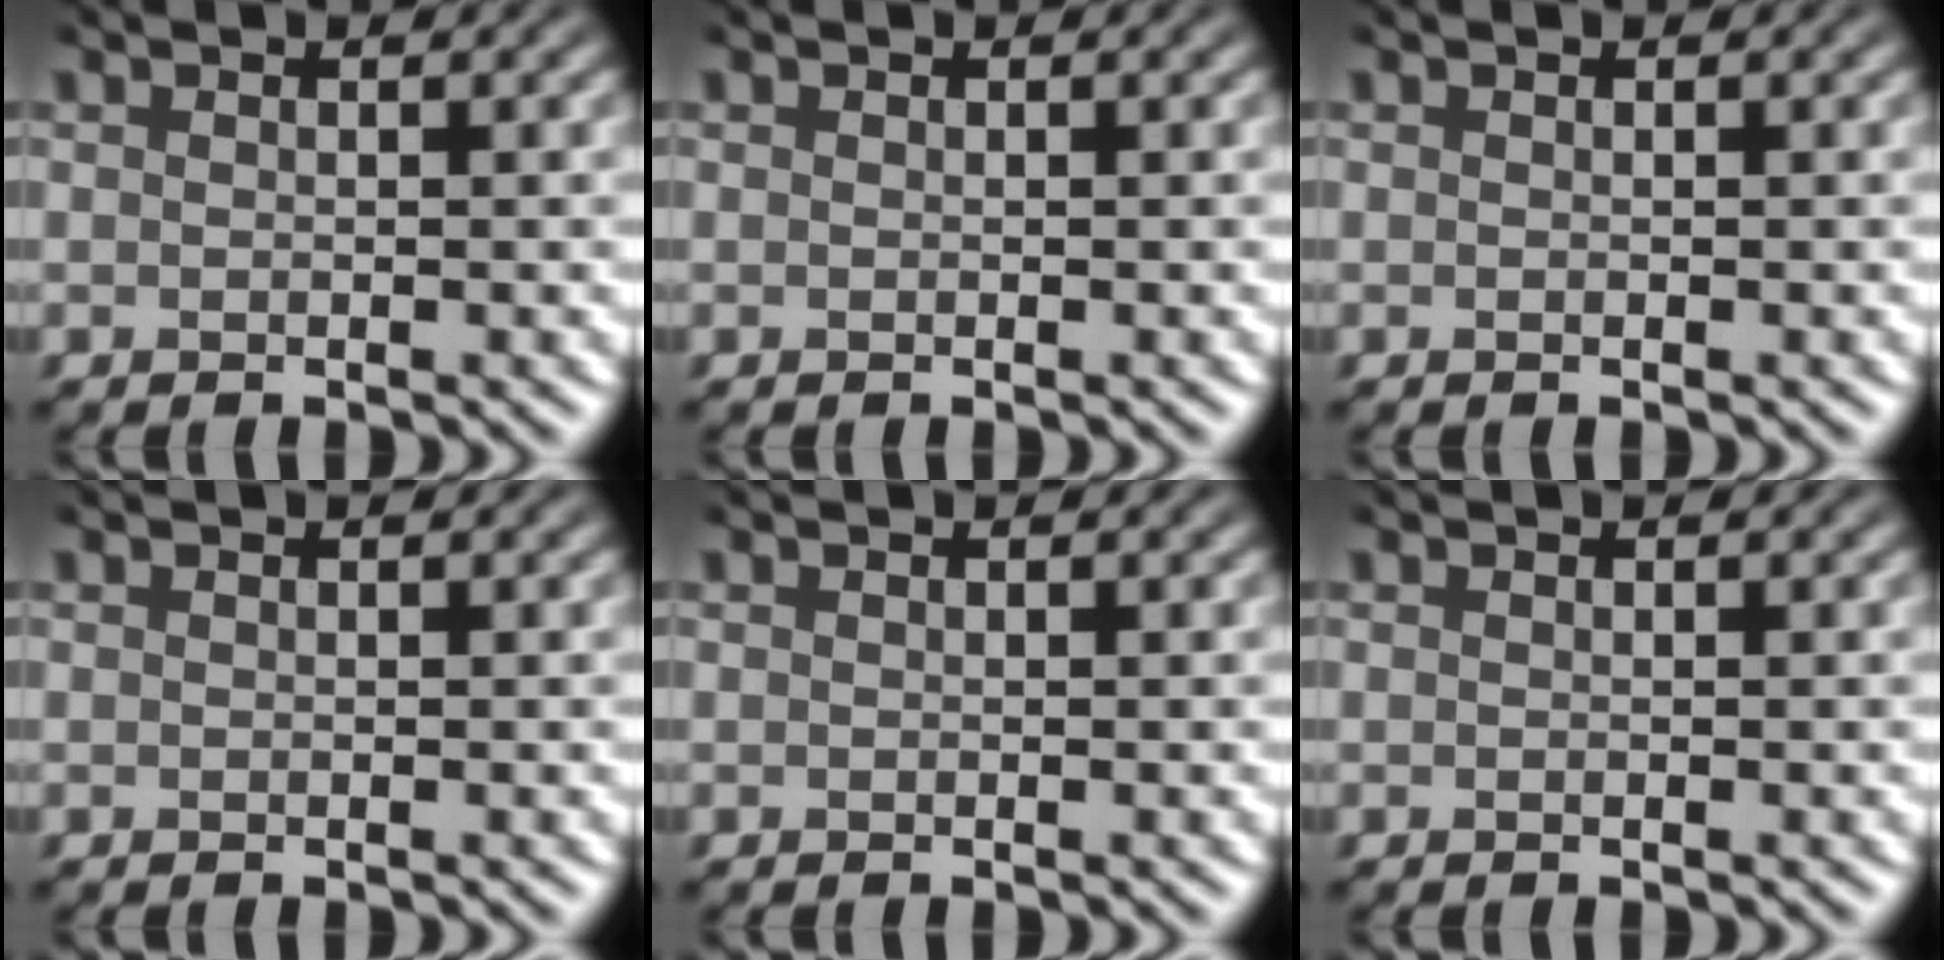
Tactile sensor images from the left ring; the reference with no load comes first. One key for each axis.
{"total": 0.0}
{"total": 0.0}
{"total": 0.0}
{"total": 0.0}
{"total": 0.0}